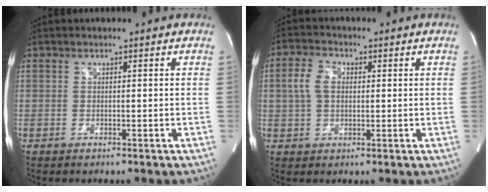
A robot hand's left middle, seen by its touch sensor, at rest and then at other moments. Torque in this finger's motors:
{"motor_torque": [0.70, -0.33, 0.03, 0.03]}